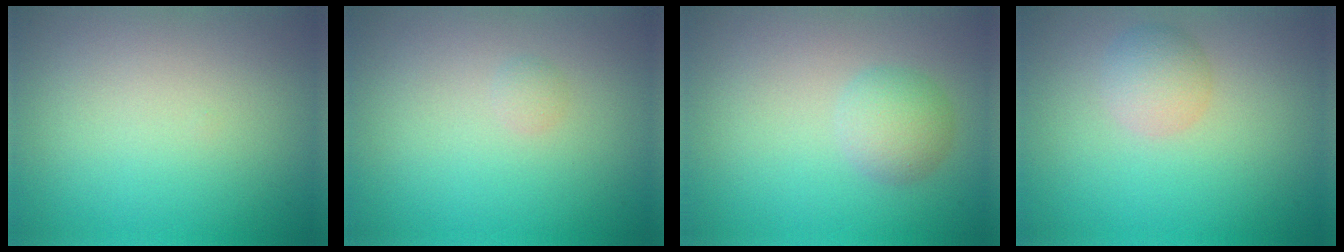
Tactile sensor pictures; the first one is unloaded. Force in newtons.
{"total": 0.6, "press": 0.6, "slide": 0.0}
{"total": 2.4, "press": 2.4, "slide": 0.0}
{"total": 2.2, "press": 2.2, "slide": 0.1}